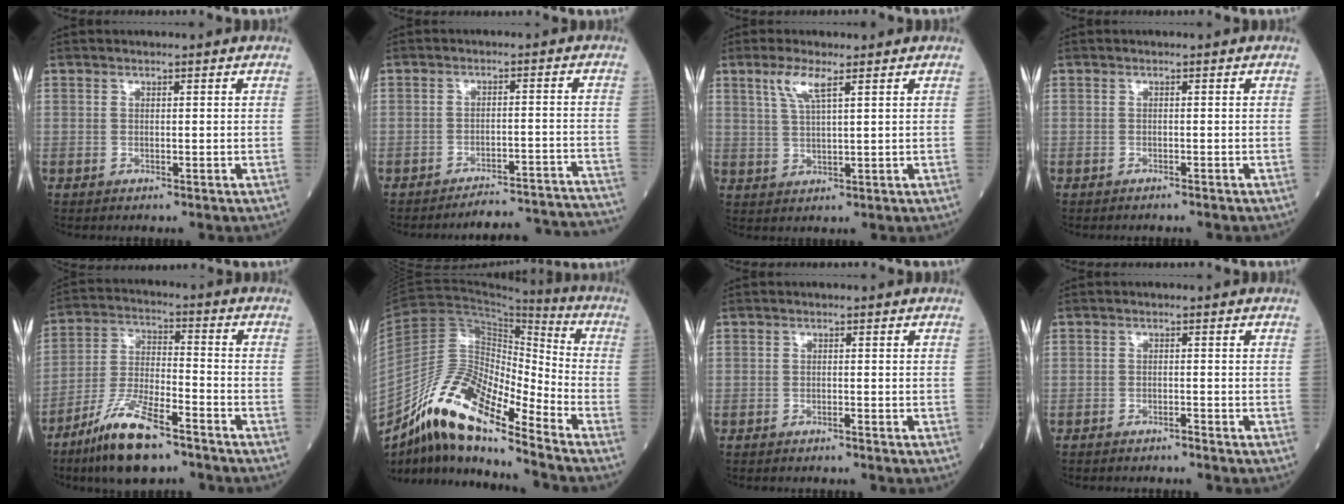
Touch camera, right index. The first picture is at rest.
{"total": 16.5, "force": [-16.4, -0.2, 2.0], "torque": [0.008, 0.017, -0.195]}
{"total": 4.3, "force": [2.4, 0.4, 3.6], "torque": [-0.082, 0.004, 0.053]}
{"total": 1.8, "force": [-1.6, -0.1, 0.7], "torque": [-0.013, 0.000, -0.017]}
{"total": 12.3, "force": [-8.7, 2.5, 8.4], "torque": [-0.175, -0.019, -0.161]}
{"total": 15.3, "force": [-11.4, 2.7, 9.8], "torque": [-0.183, 0.024, -0.200]}
{"total": 2.1, "force": [-1.9, -0.1, 1.0], "torque": [-0.016, 0.002, -0.021]}
{"total": 2.8, "force": [-2.6, 0.0, 1.0], "torque": [-0.015, 0.000, -0.033]}